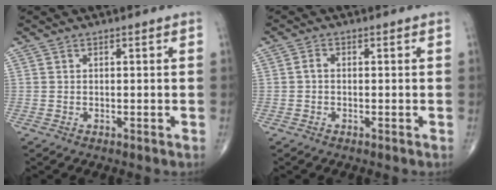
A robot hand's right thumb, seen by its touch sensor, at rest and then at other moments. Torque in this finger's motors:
{"motor_torque": [0.13, 0.00, 0.05, -0.15, -0.02]}